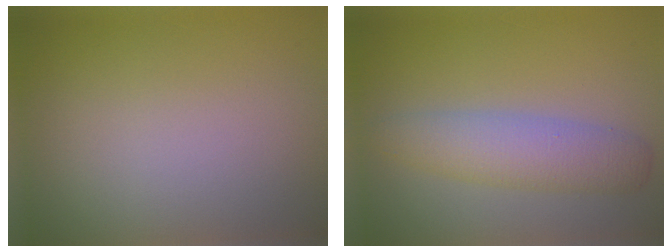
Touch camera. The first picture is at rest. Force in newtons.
{"total": 4.1, "press": 4.1, "slide": 0.0}